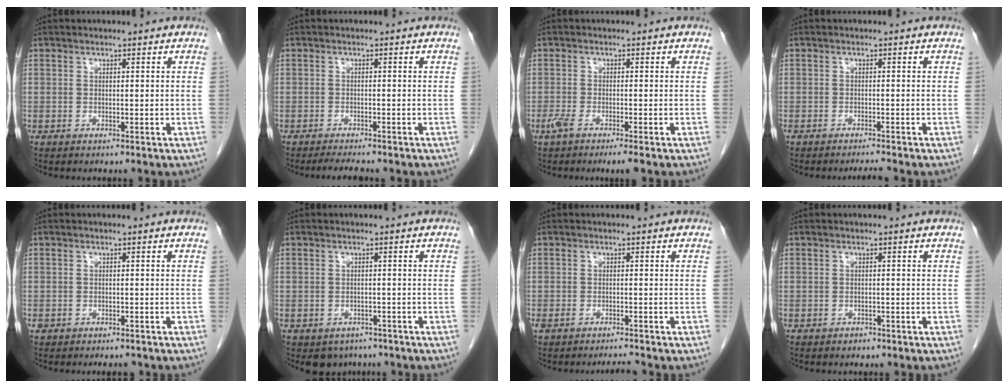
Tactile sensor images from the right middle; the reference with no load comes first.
{"total": 2.9, "force": [-2.6, 0.2, 1.3], "torque": [-0.023, -0.008, -0.039]}
{"total": 3.7, "force": [-2.4, 0.3, 2.8], "torque": [-0.052, -0.012, -0.044]}
{"total": 1.6, "force": [-1.4, -0.5, 0.4], "torque": [-0.010, -0.007, -0.023]}
{"total": 2.1, "force": [-1.6, 1.1, 0.8], "torque": [-0.014, 0.003, -0.018]}
{"total": 3.8, "force": [-2.9, 2.4, 0.7], "torque": [-0.003, 0.005, -0.036]}
{"total": 1.8, "force": [-1.6, 0.0, 0.7], "torque": [-0.020, -0.002, -0.025]}
{"total": 0.9, "force": [-0.7, 0.6, 0.1], "torque": [-0.005, 0.002, -0.011]}